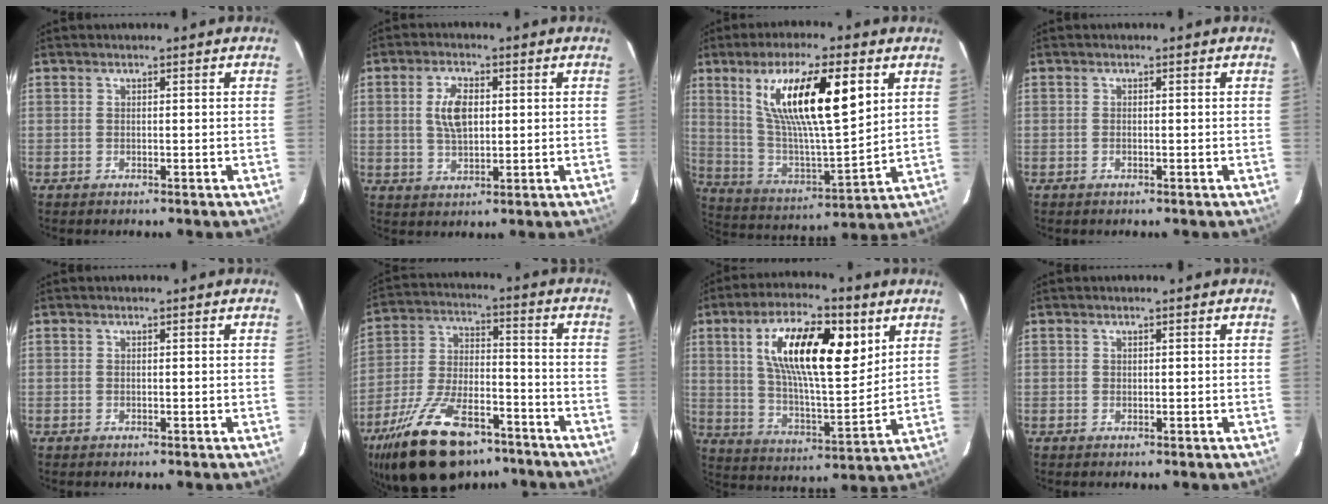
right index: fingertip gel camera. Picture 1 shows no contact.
{"total": 6.5, "force": [1.1, 3.4, 5.4], "torque": [-0.101, 0.006, 0.024]}
{"total": 19.7, "force": [7.9, 5.0, 17.4], "torque": [-0.302, 0.000, 0.148]}
{"total": 1.0, "force": [-0.5, 0.5, 0.7], "torque": [-0.014, 0.002, -0.009]}
{"total": 0.0}
{"total": 22.9, "force": [-15.8, 10.3, 13.0], "torque": [-0.260, -0.011, -0.254]}
{"total": 19.3, "force": [7.4, 7.0, 16.4], "torque": [-0.283, 0.011, 0.128]}
{"total": 0.0}